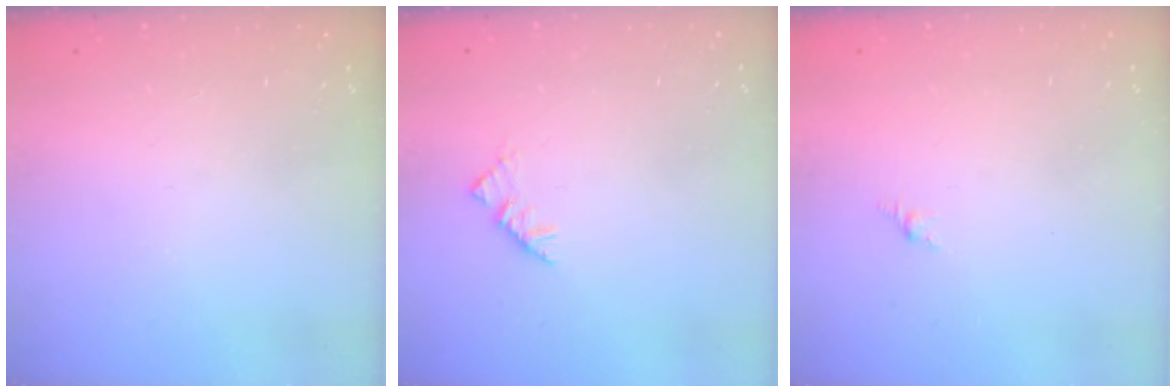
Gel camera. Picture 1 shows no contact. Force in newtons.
{"total": 2.9, "press": 2.8, "slide": 0.7}
{"total": 0.0}